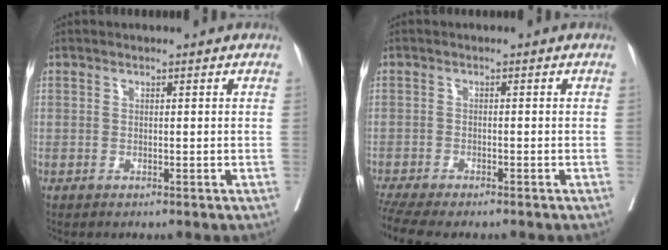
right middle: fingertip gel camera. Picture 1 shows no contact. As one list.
[{"total": 9.2, "force": [-7.8, 1.6, 4.7], "torque": [-0.084, -0.002, -0.122]}]